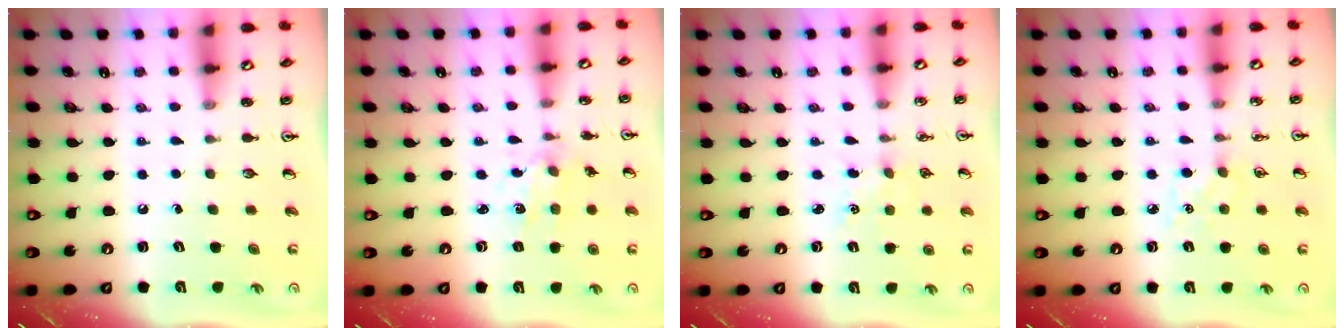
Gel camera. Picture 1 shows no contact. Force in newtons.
{"total": 1.8, "press": 1.8, "slide": 0.3}
{"total": 3.5, "press": 3.5, "slide": 0.5}
{"total": 7.2, "press": 7.1, "slide": 1.1}